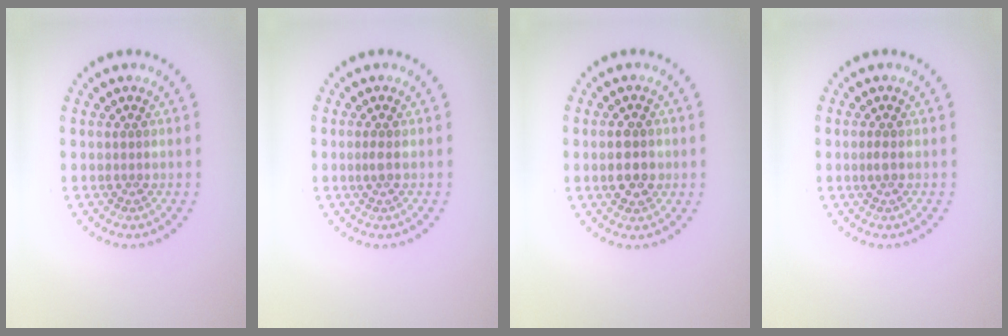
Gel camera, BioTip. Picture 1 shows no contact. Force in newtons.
{"total": 0.7, "press": 0.6, "slide": 0.3}
{"total": 2.9, "press": 2.9, "slide": 0.1}
{"total": 0.7, "press": 0.6, "slide": 0.3}